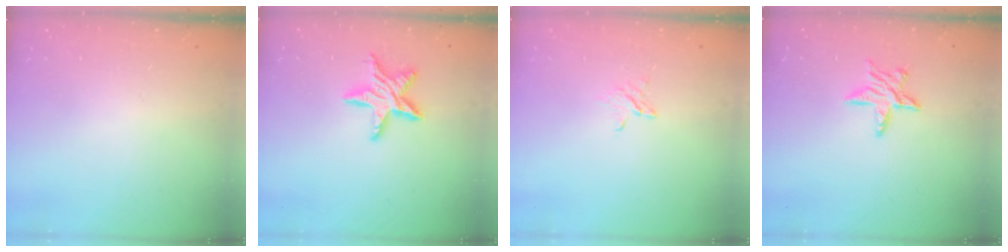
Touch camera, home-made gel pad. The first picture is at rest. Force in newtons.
{"total": 11.6, "press": 11.6, "slide": 0.9}
{"total": 3.2, "press": 3.1, "slide": 0.3}
{"total": 8.7, "press": 8.7, "slide": 0.7}